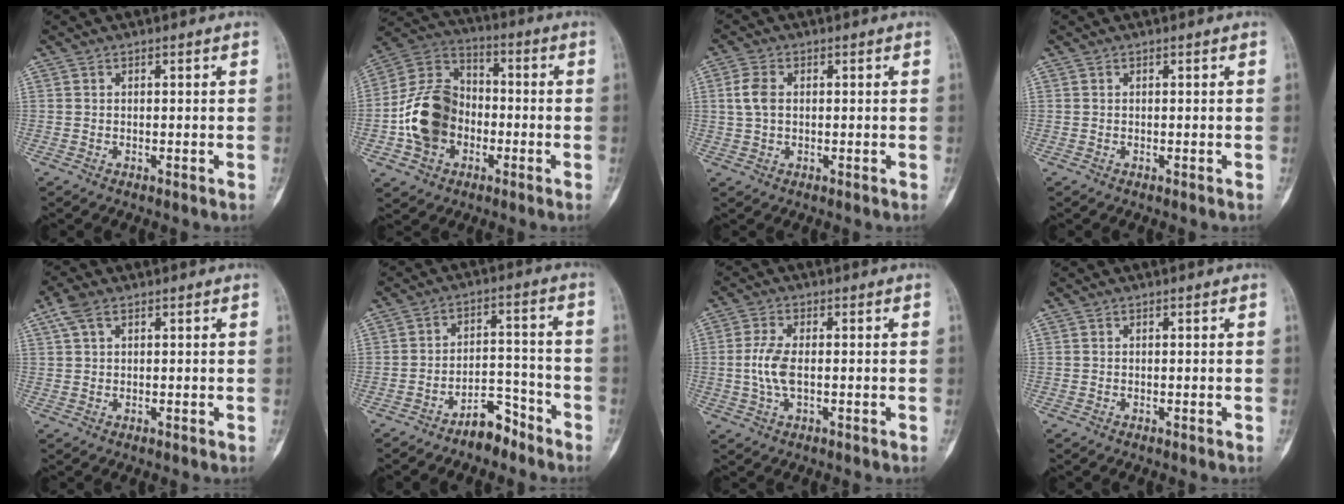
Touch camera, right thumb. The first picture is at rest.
{"total": 15.2, "force": [-3.2, 11.7, 9.2], "torque": [-0.152, 0.036, -0.065]}
{"total": 4.4, "force": [0.6, 2.8, 3.3], "torque": [-0.072, 0.005, 0.010]}
{"total": 0.0}
{"total": 3.6, "force": [1.9, 1.9, 2.5], "torque": [-0.058, 0.014, 0.039]}
{"total": 9.1, "force": [-7.3, 4.1, 3.7], "torque": [-0.037, 0.095, -0.126]}
{"total": 5.6, "force": [-0.3, 2.5, 5.0], "torque": [-0.120, 0.002, -0.009]}
{"total": 0.0}